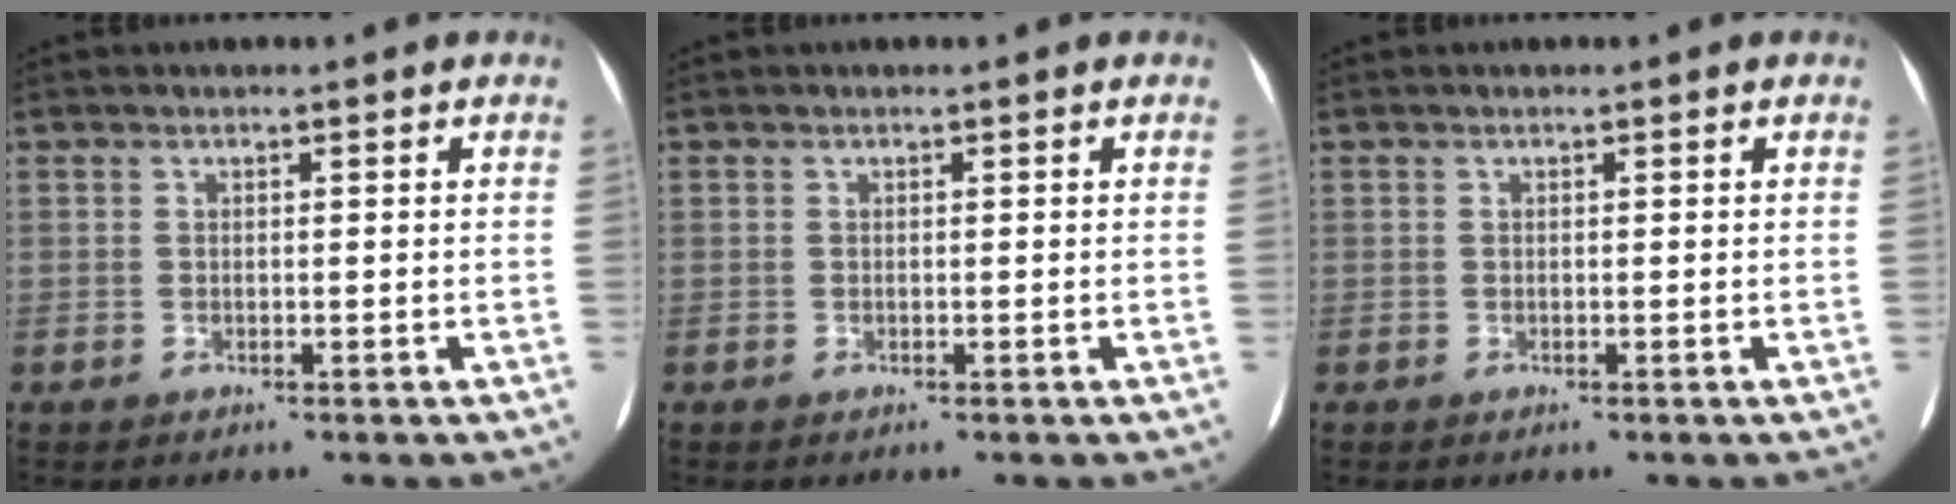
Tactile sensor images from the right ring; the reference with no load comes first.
{"total": 0.0}
{"total": 0.0}